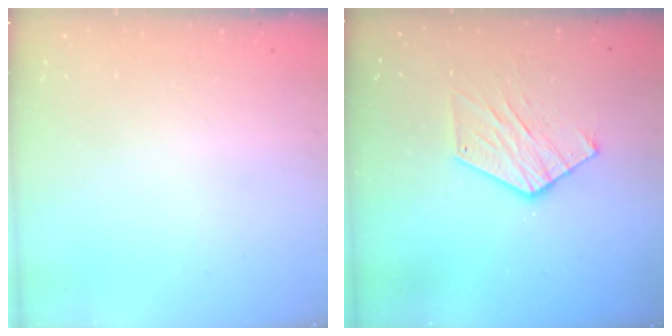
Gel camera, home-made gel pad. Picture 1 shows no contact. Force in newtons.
{"total": 9.6, "press": 9.6, "slide": 0.3}